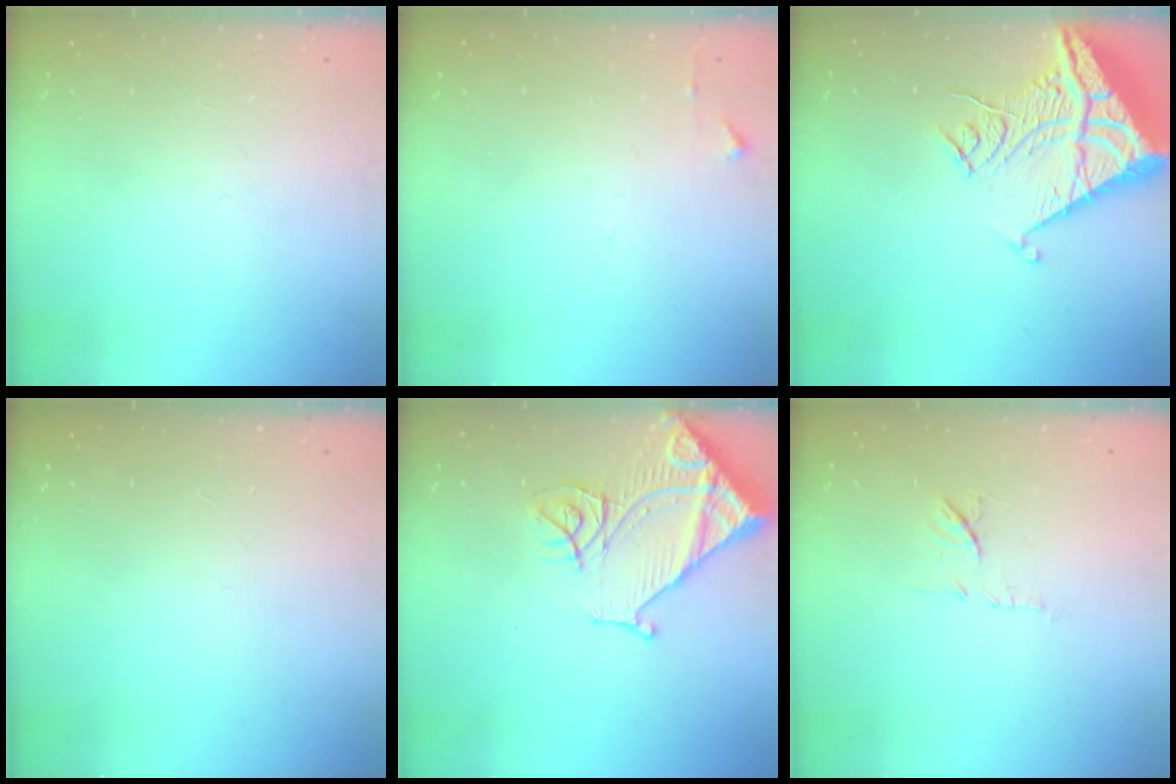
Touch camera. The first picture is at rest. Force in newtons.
{"total": 5.1, "press": 5.1, "slide": 0.6}
{"total": 16.7, "press": 16.6, "slide": 1.8}
{"total": 0.0}
{"total": 16.3, "press": 16.2, "slide": 1.9}
{"total": 7.1, "press": 7.1, "slide": 1.0}